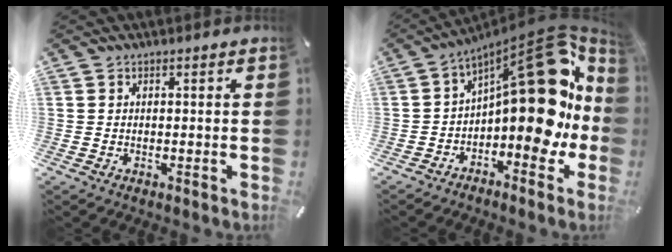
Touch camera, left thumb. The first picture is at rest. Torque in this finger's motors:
{"motor_torque": [0.57, 1.89, 2.09, 0.68, 0.28]}